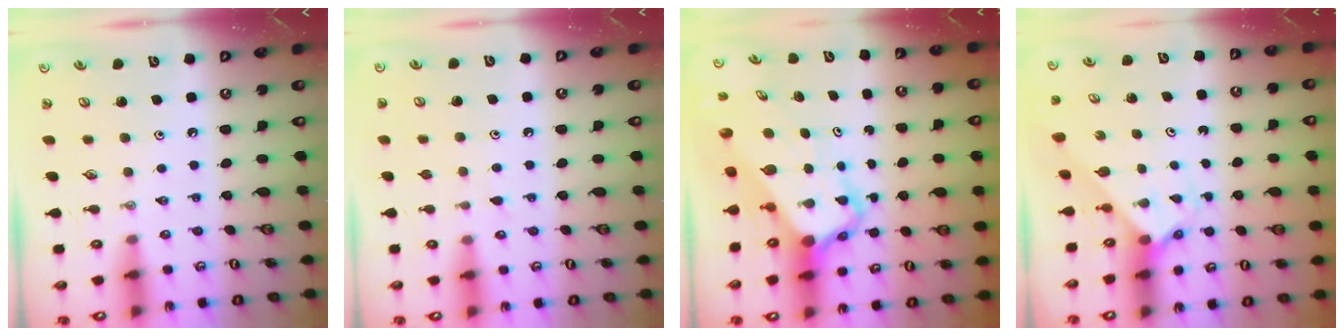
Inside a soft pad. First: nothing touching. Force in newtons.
{"total": 6.2, "press": 6.1, "slide": 0.5}
{"total": 7.2, "press": 7.2, "slide": 0.5}
{"total": 2.2, "press": 2.2, "slide": 0.2}